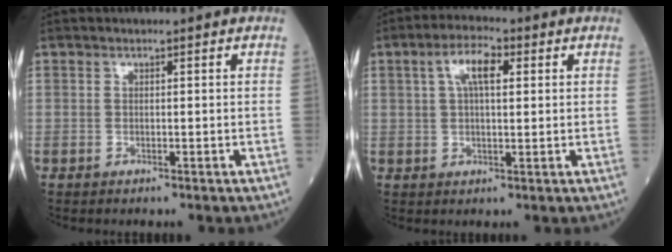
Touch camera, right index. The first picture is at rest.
{"total": 6.4, "force": [2.2, 2.2, 5.5], "torque": [-0.113, 0.014, 0.040]}